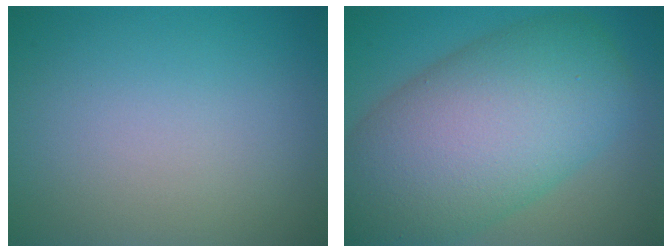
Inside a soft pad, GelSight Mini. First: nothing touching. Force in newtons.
{"total": 13.0, "press": 12.9, "slide": 0.5}